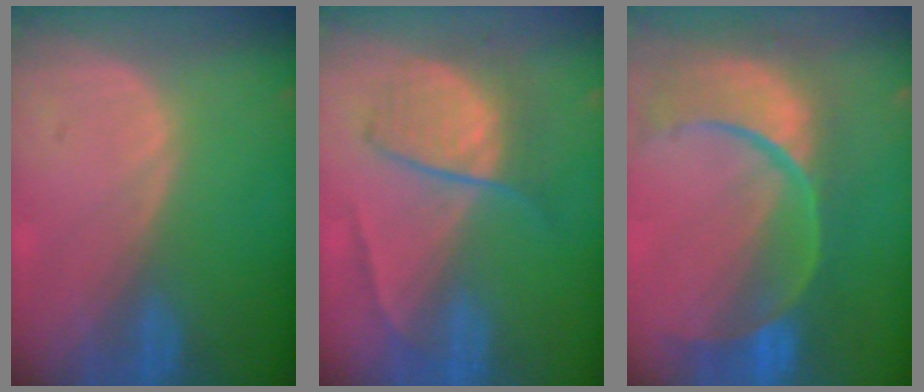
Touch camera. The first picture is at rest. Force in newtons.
{"total": 6.7, "press": 6.5, "slide": 1.4}
{"total": 13.3, "press": 10.7, "slide": 7.9}